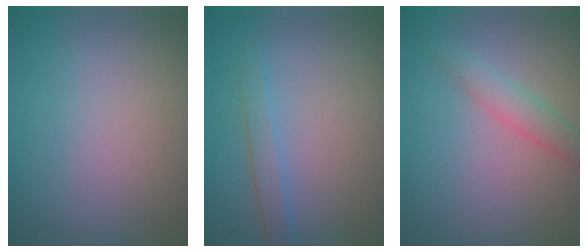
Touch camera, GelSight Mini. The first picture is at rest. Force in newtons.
{"total": 1.7, "press": 1.7, "slide": 0.0}
{"total": 2.3, "press": 2.3, "slide": 0.1}